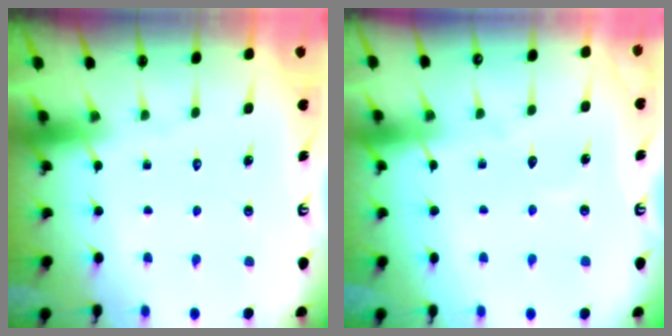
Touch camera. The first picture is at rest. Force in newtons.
{"total": 3.1, "press": 3.1, "slide": 0.3}